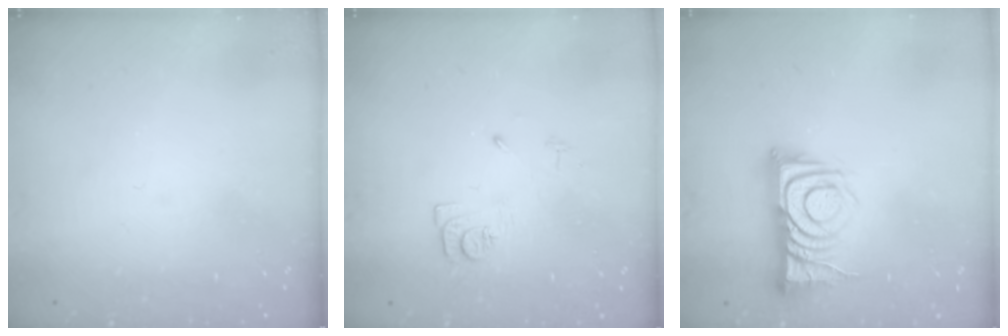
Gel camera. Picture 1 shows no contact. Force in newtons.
{"total": 8.4, "press": 8.3, "slide": 0.8}
{"total": 11.9, "press": 11.9, "slide": 0.6}